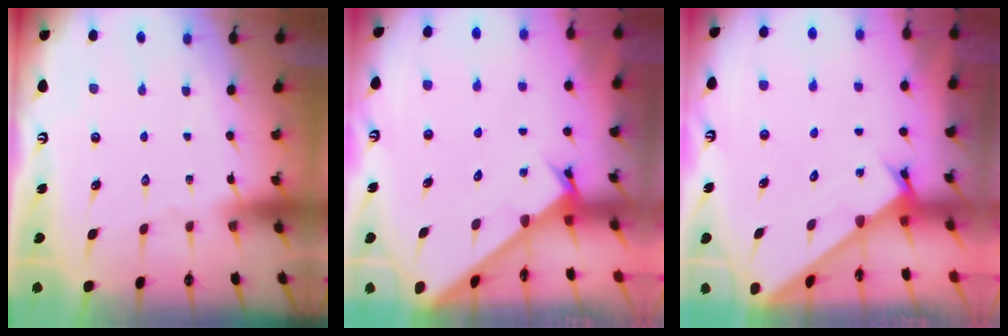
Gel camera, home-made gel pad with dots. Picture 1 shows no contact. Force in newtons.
{"total": 2.6, "press": 2.6, "slide": 0.3}
{"total": 1.7, "press": 1.7, "slide": 0.1}